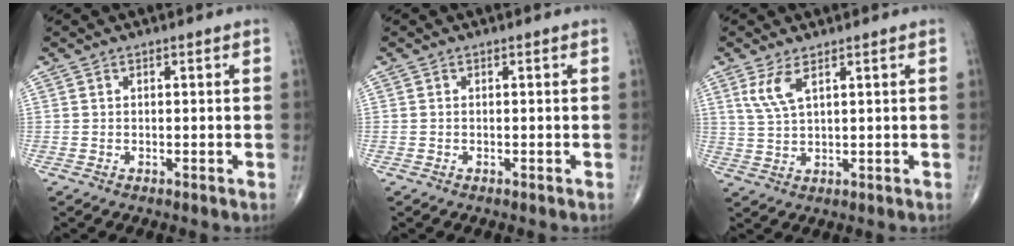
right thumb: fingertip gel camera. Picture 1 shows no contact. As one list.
[{"total": 0.0}, {"total": 4.5, "force": [2.3, 1.4, 3.6], "torque": [-0.083, -0.008, 0.057]}]